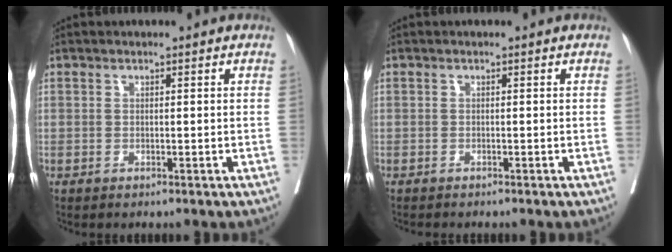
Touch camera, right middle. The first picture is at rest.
{"total": 2.1, "force": [-1.9, 0.1, 0.9], "torque": [-0.012, -0.003, -0.021]}